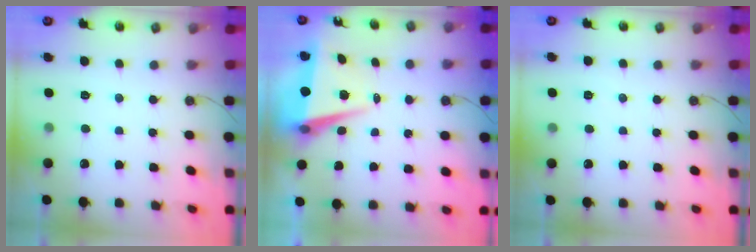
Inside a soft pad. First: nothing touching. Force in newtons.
{"total": 7.1, "press": 6.3, "slide": 3.2}
{"total": 5.4, "press": 3.0, "slide": 4.5}